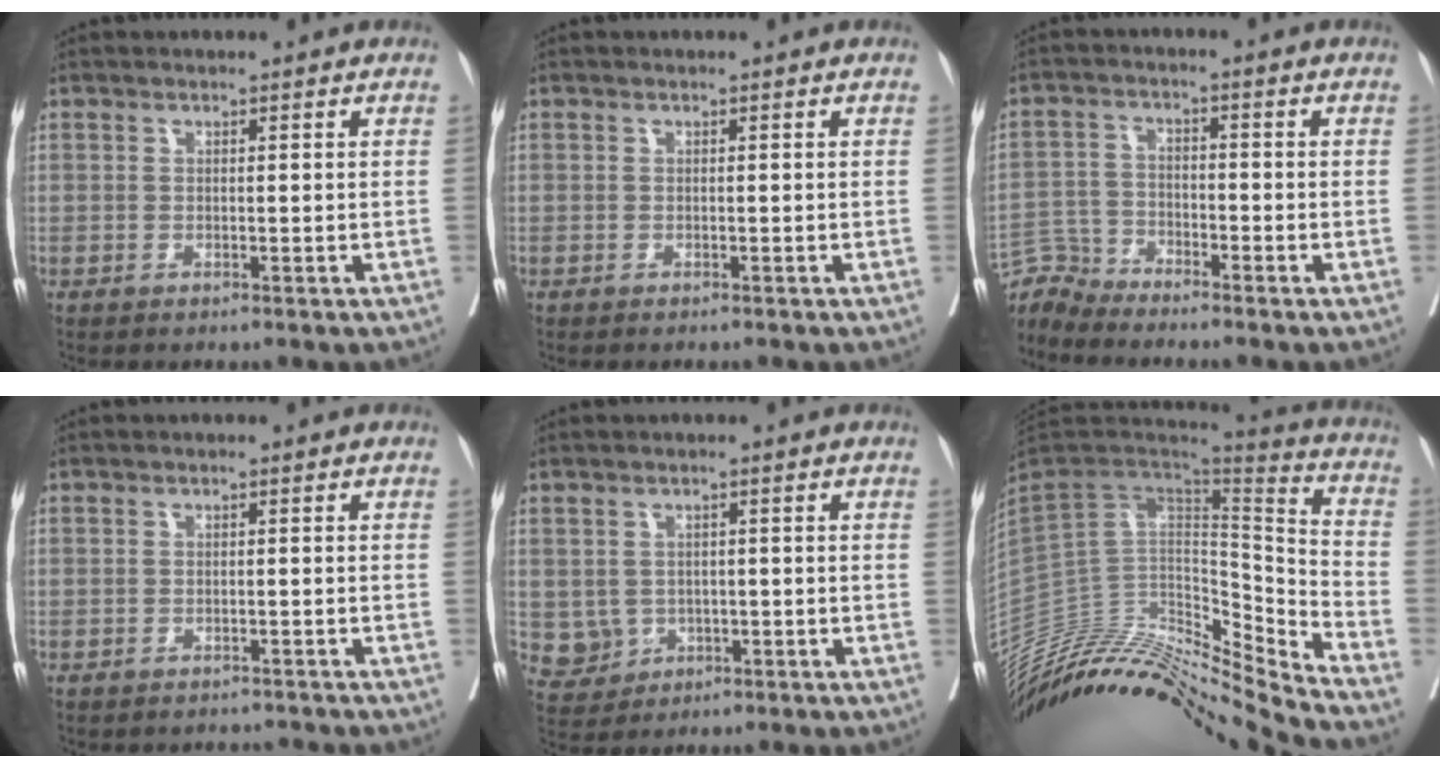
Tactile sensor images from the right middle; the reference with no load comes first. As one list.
[{"total": 0.7, "force": [-0.7, 0.1, 0.2], "torque": [-0.007, -0.003, -0.012]}, {"total": 4.8, "force": [-4.5, -0.6, -1.4], "torque": [0.019, -0.006, -0.089]}, {"total": 3.2, "force": [-3.1, 0.7, -0.2], "torque": [0.006, -0.006, -0.042]}, {"total": 4.5, "force": [-0.6, 4.4, 0.8], "torque": [-0.010, 0.003, -0.002]}, {"total": 25.2, "force": [-23.7, 1.9, 8.4], "torque": [-0.137, 0.016, -0.381]}]